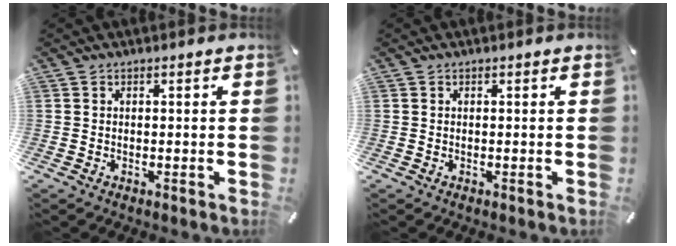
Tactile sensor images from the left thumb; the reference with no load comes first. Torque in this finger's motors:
{"motor_torque": [0.00, 0.00, -0.03, 0.03, 0.00]}